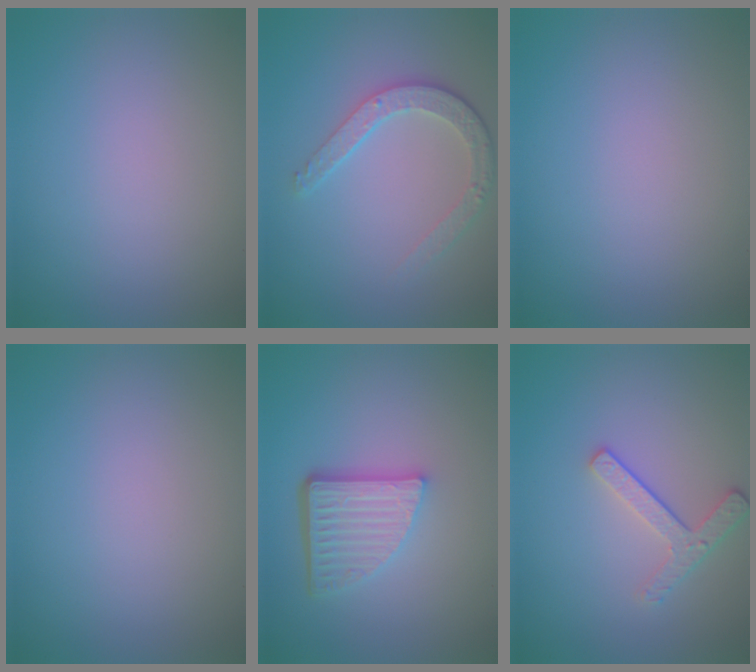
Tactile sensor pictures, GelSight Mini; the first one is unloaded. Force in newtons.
{"total": 3.6, "press": 3.0, "slide": 2.1}
{"total": 0.0}
{"total": 0.0}
{"total": 5.2, "press": 3.6, "slide": 3.7}
{"total": 2.6, "press": 2.2, "slide": 1.3}